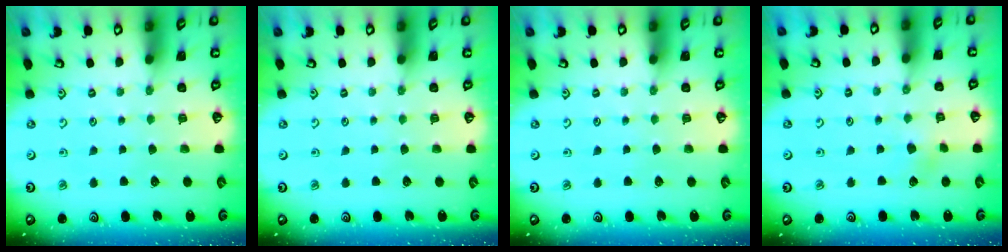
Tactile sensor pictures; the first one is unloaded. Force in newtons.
{"total": 0.0}
{"total": 0.0}
{"total": 1.8, "press": 1.8, "slide": 0.2}